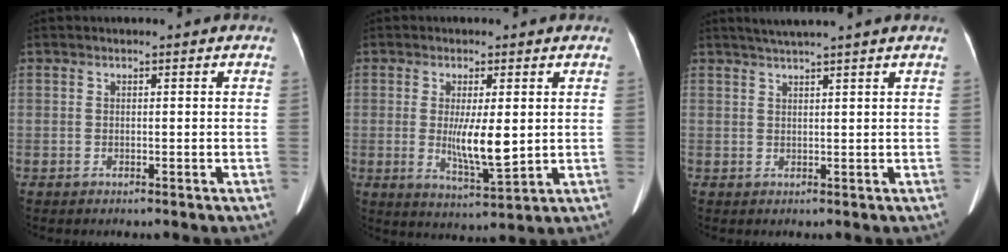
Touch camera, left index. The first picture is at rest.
{"total": 7.0, "force": [0.2, 1.3, 6.9], "torque": [-0.126, -0.018, 0.010]}
{"total": 4.7, "force": [3.9, -1.2, 2.4], "torque": [-0.037, 0.020, 0.063]}